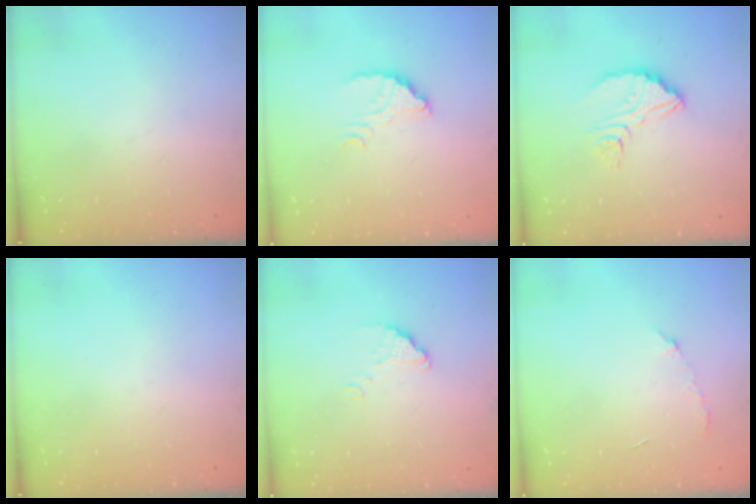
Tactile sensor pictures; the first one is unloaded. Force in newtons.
{"total": 3.5, "press": 3.5, "slide": 0.2}
{"total": 8.5, "press": 8.5, "slide": 0.5}
{"total": 0.0}
{"total": 1.6, "press": 1.6, "slide": 0.1}
{"total": 4.8, "press": 4.7, "slide": 0.4}